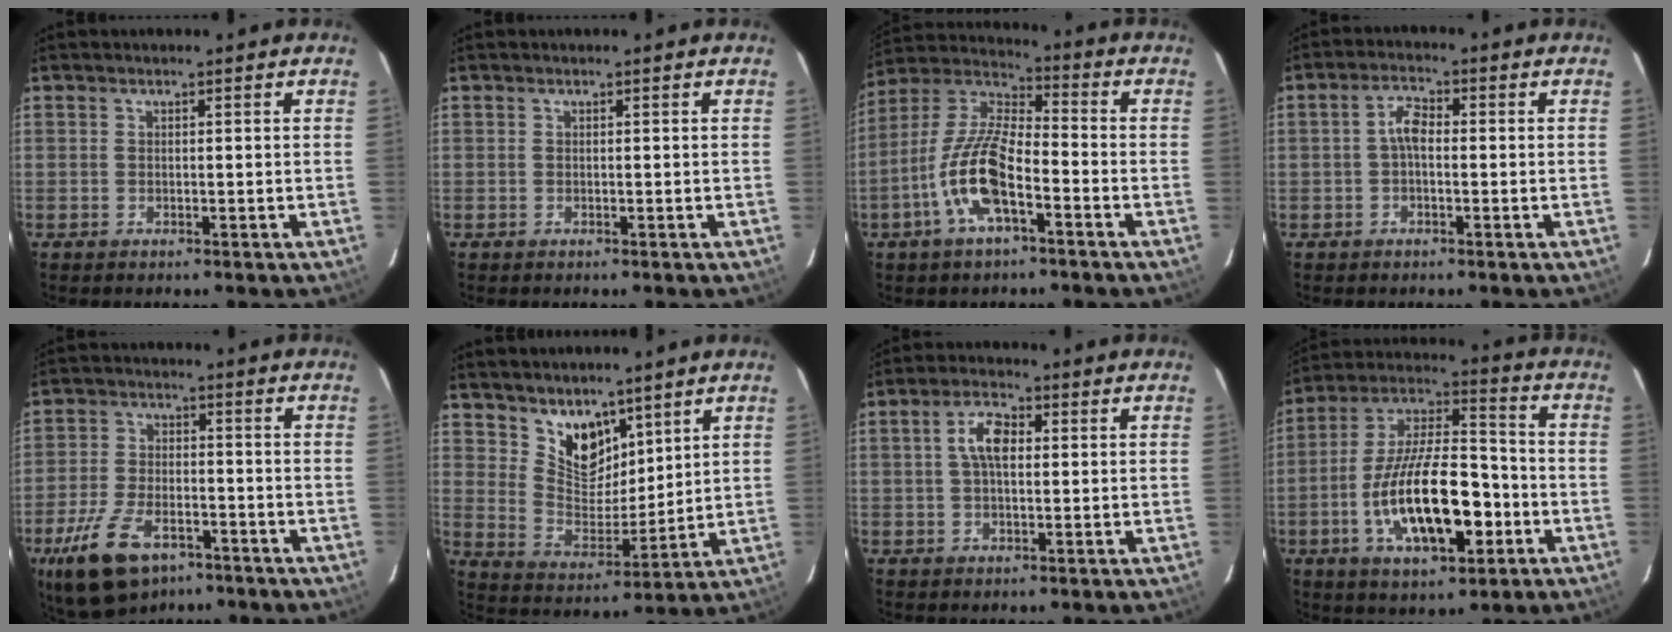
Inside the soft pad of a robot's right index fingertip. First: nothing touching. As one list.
[{"total": 0.0}, {"total": 13.5, "force": [-5.7, 4.4, 11.4], "torque": [-0.242, 0.000, -0.115]}, {"total": 3.4, "force": [-0.4, 1.7, 2.9], "torque": [-0.057, 0.014, -0.007]}, {"total": 14.0, "force": [-8.4, 7.1, 8.6], "torque": [-0.193, -0.020, -0.149]}, {"total": 9.8, "force": [7.0, 5.4, 4.1], "torque": [-0.066, -0.003, 0.142]}, {"total": 5.5, "force": [0.8, 2.7, 4.7], "torque": [-0.087, 0.015, 0.016]}, {"total": 20.2, "force": [-6.1, 8.1, 17.4], "torque": [-0.333, 0.002, -0.101]}]